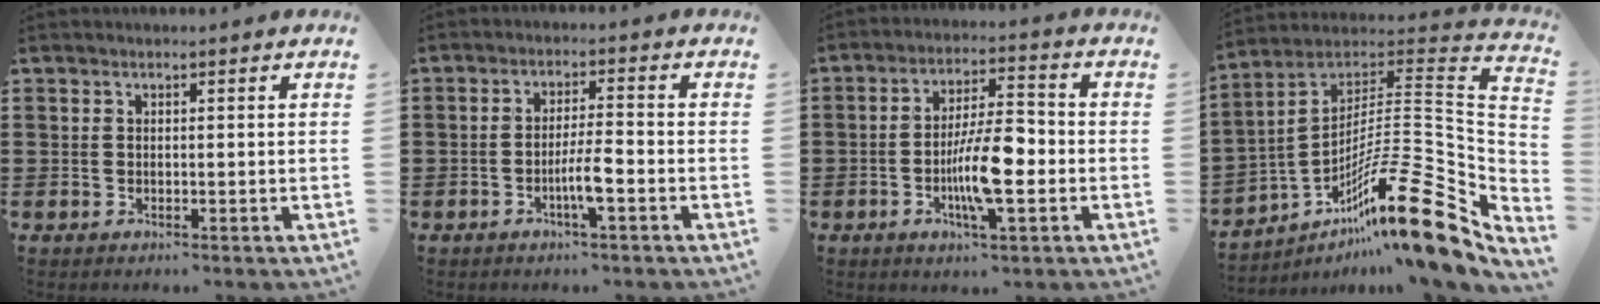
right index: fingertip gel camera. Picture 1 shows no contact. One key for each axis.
{"total": 4.8, "fx": -1.9, "fy": 0.5, "fz": 4.4, "tx": -0.090, "ty": -0.006, "tz": -0.039}
{"total": 9.9, "fx": -2.5, "fy": 2.8, "fz": 9.2, "tx": -0.164, "ty": -0.003, "tz": -0.047}
{"total": 18.8, "fx": -10.1, "fy": 3.0, "fz": 15.6, "tx": -0.252, "ty": 0.008, "tz": -0.178}